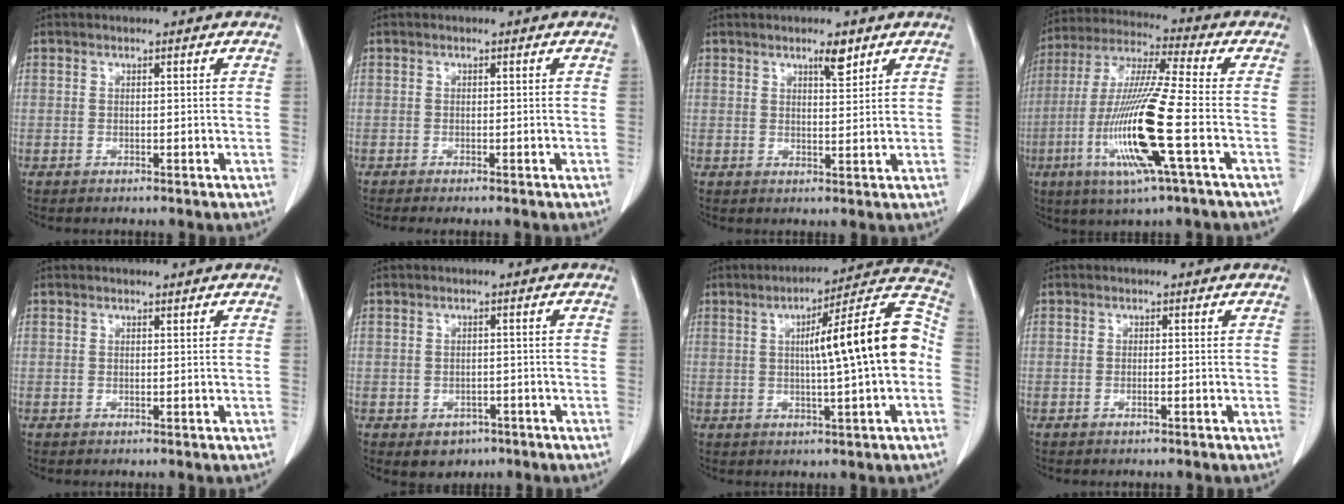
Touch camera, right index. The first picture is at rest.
{"total": 0.9, "force": [-0.7, -0.1, 0.6], "torque": [-0.012, -0.002, -0.013]}
{"total": 2.9, "force": [2.0, 0.7, 2.0], "torque": [-0.033, -0.003, 0.033]}
{"total": 16.4, "force": [-4.8, -0.3, 15.7], "torque": [-0.327, -0.019, -0.098]}
{"total": 0.0}
{"total": 3.4, "force": [-1.9, 2.5, 1.2], "torque": [-0.011, 0.005, -0.016]}
{"total": 14.2, "force": [0.2, 0.6, 14.2], "torque": [-0.203, 0.028, -0.003]}
{"total": 0.7, "force": [-0.4, 0.0, 0.6], "torque": [-0.013, 0.000, -0.005]}